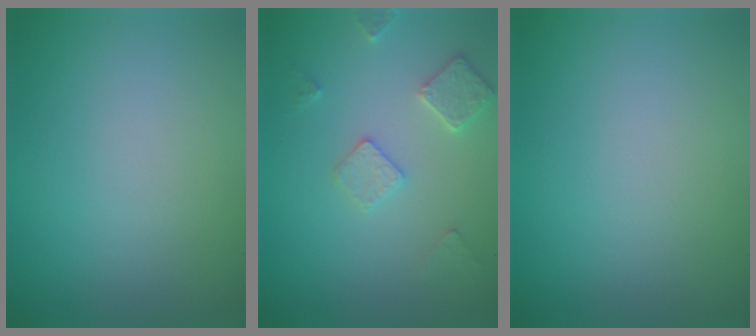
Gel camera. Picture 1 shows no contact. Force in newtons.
{"total": 2.9, "press": 2.9, "slide": 0.4}
{"total": 0.0}